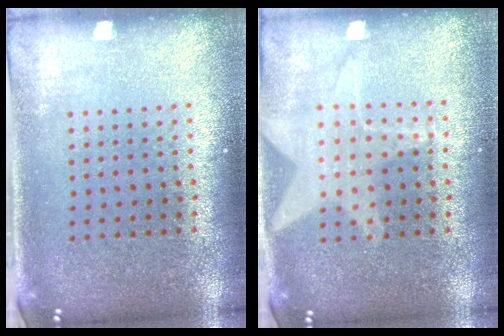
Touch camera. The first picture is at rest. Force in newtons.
{"total": 0.6, "press": 0.5, "slide": 0.2}